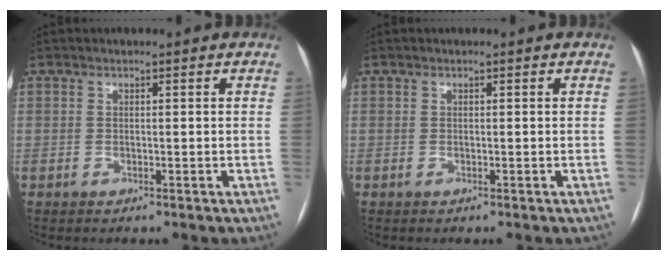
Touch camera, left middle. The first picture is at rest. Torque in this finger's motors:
{"motor_torque": [0.00, 0.01, 0.00, 0.00]}